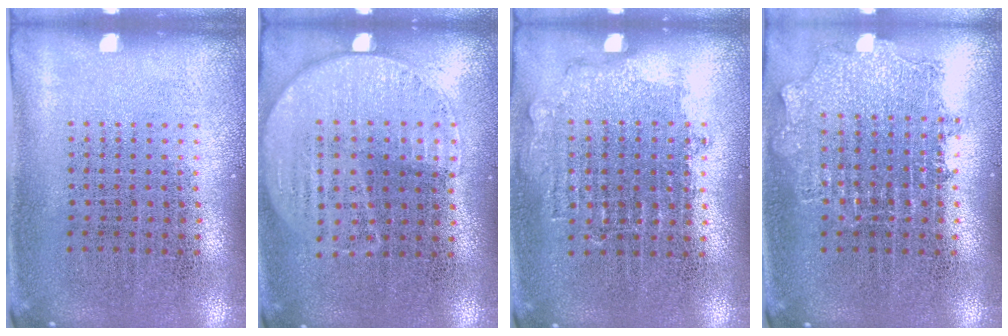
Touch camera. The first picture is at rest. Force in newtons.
{"total": 1.1, "press": 1.0, "slide": 0.5}
{"total": 0.8, "press": 0.8, "slide": 0.3}
{"total": 1.1, "press": 1.1, "slide": 0.3}